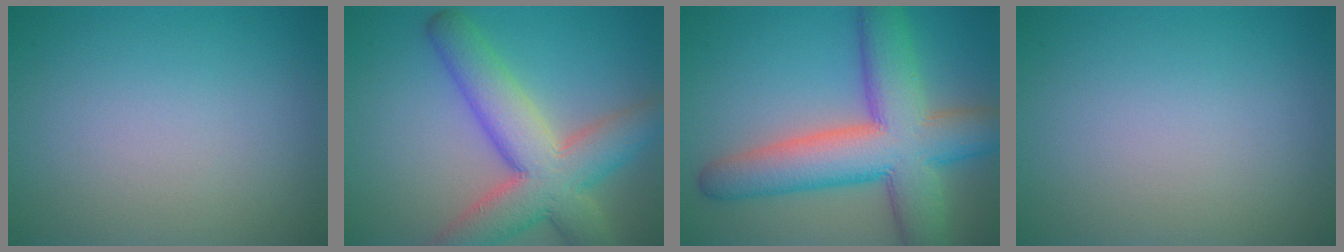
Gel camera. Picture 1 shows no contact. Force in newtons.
{"total": 9.0, "press": 9.0, "slide": 0.6}
{"total": 11.2, "press": 11.2, "slide": 0.6}
{"total": 0.0}